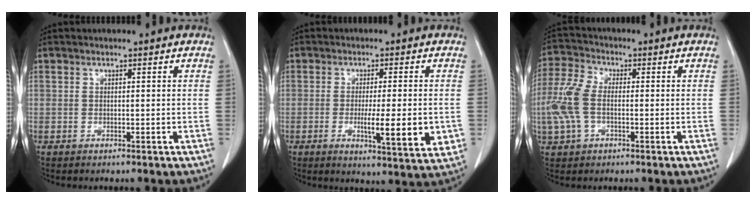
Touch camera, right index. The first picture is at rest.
{"total": 8.9, "force": [-1.7, 1.1, 8.7], "torque": [-0.117, -0.017, -0.022]}
{"total": 7.4, "force": [-0.9, 3.9, 6.2], "torque": [-0.174, 0.012, -0.021]}